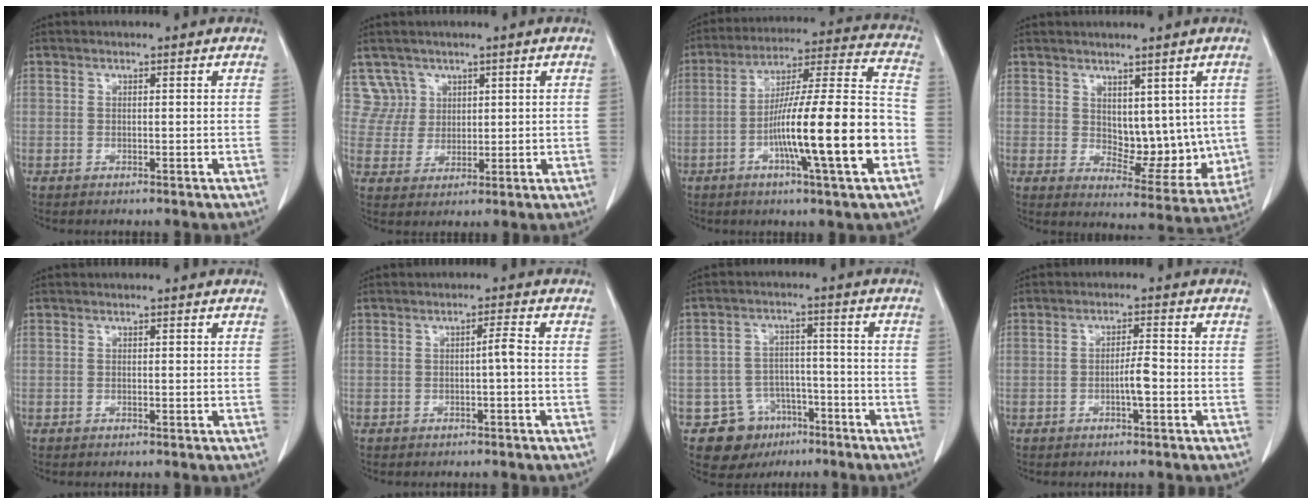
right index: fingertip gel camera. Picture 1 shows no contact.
{"total": 4.7, "force": [2.9, 3.7, -0.8], "torque": [0.027, 0.006, 0.059]}
{"total": 18.9, "force": [-5.5, 0.5, 18.1], "torque": [-0.281, 0.006, -0.089]}
{"total": 9.4, "force": [2.0, 5.7, 7.3], "torque": [-0.080, -0.009, 0.047]}
{"total": 0.0}
{"total": 1.6, "force": [-0.3, -0.1, 1.6], "torque": [-0.024, 0.002, -0.005]}
{"total": 8.7, "force": [-5.0, 7.0, 1.4], "torque": [-0.017, 0.021, -0.067]}
{"total": 2.9, "force": [-0.9, 0.2, 2.7], "torque": [-0.045, 0.002, -0.017]}